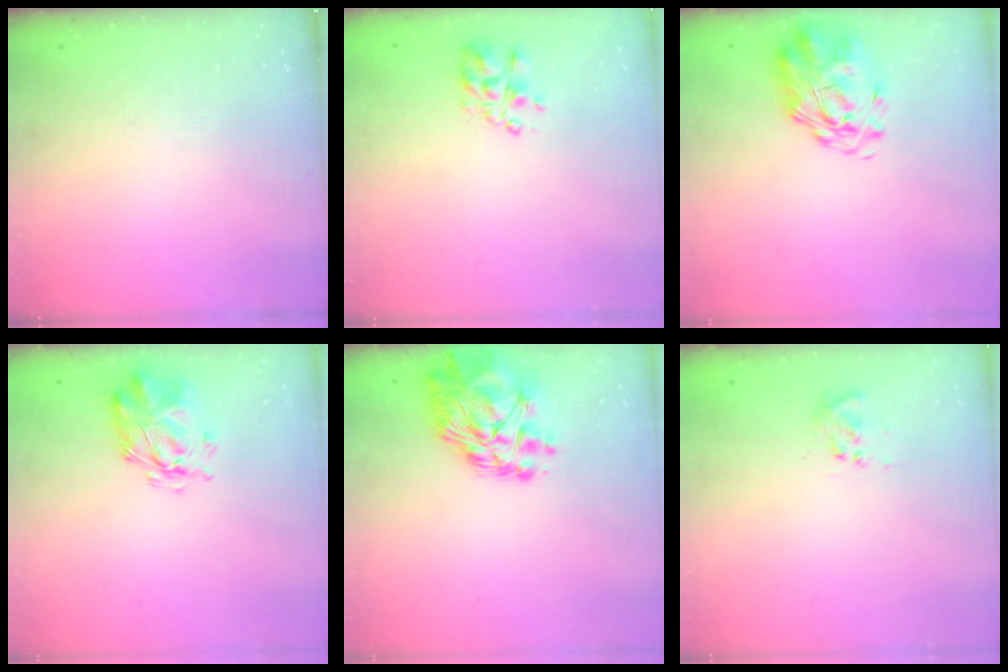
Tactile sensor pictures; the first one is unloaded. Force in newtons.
{"total": 5.3, "press": 5.0, "slide": 1.6}
{"total": 2.7, "press": 2.3, "slide": 1.5}
{"total": 3.0, "press": 2.8, "slide": 1.0}
{"total": 11.9, "press": 11.0, "slide": 4.7}
{"total": 4.1, "press": 4.0, "slide": 0.7}